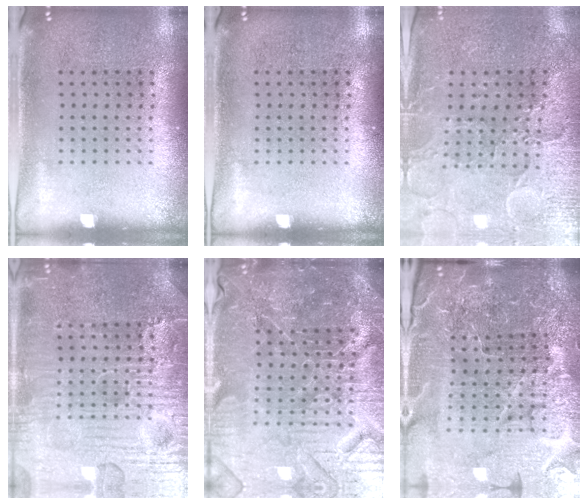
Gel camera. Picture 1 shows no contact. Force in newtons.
{"total": 0.0}
{"total": 3.3, "press": 3.2, "slide": 0.7}
{"total": 7.8, "press": 7.7, "slide": 0.9}
{"total": 6.2, "press": 5.7, "slide": 2.3}
{"total": 6.7, "press": 5.9, "slide": 3.1}